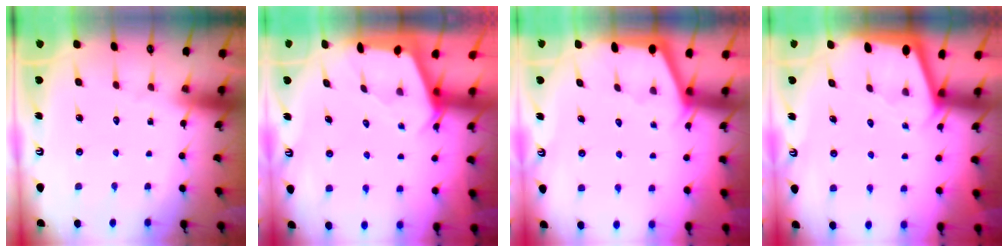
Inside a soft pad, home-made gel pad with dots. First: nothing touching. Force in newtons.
{"total": 2.4, "press": 2.4, "slide": 0.3}
{"total": 1.8, "press": 1.8, "slide": 0.4}
{"total": 1.9, "press": 1.9, "slide": 0.1}